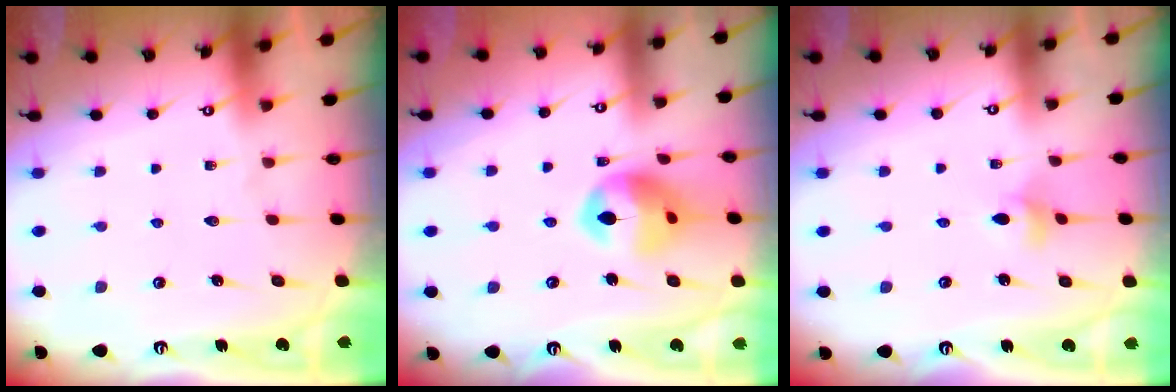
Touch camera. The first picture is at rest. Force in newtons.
{"total": 13.2, "press": 13.0, "slide": 1.9}
{"total": 3.6, "press": 3.6, "slide": 0.5}